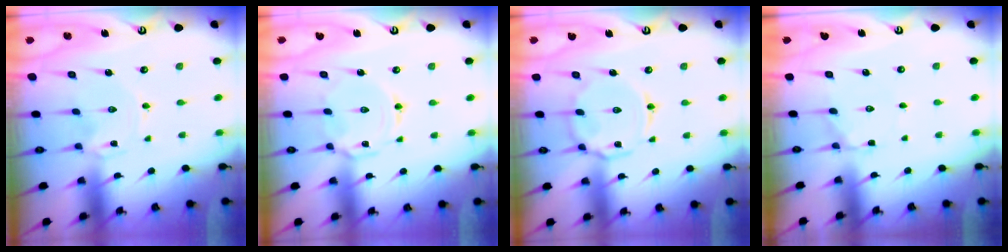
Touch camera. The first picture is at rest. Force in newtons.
{"total": 5.5, "press": 5.5, "slide": 0.4}
{"total": 10.0, "press": 10.0, "slide": 0.8}
{"total": 3.0, "press": 2.9, "slide": 1.0}